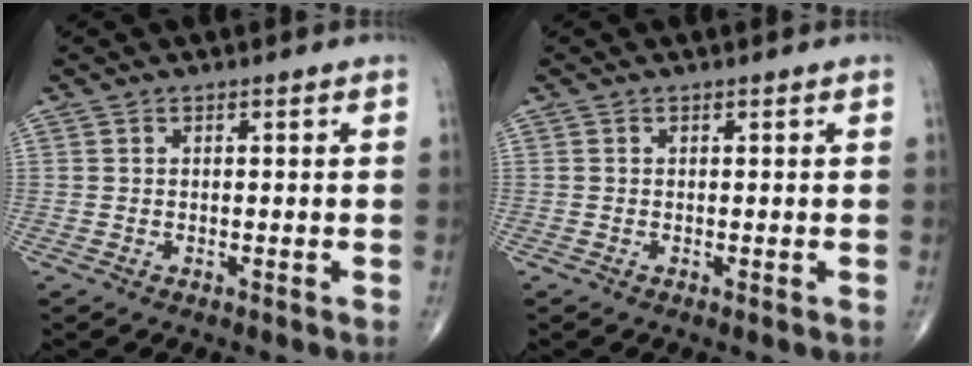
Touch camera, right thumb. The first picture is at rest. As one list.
[{"total": 0.0}]